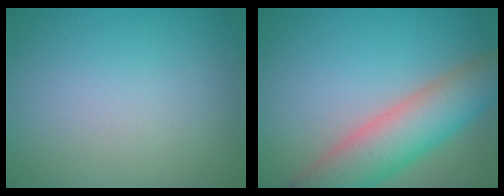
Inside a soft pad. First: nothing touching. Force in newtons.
{"total": 7.3, "press": 7.3, "slide": 0.3}